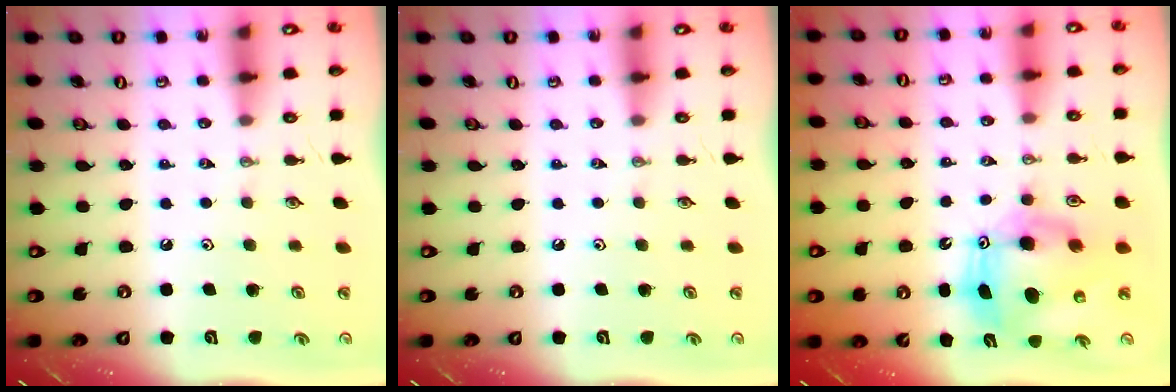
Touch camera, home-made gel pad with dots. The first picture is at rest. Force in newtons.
{"total": 0.0}
{"total": 11.7, "press": 11.7, "slide": 0.8}